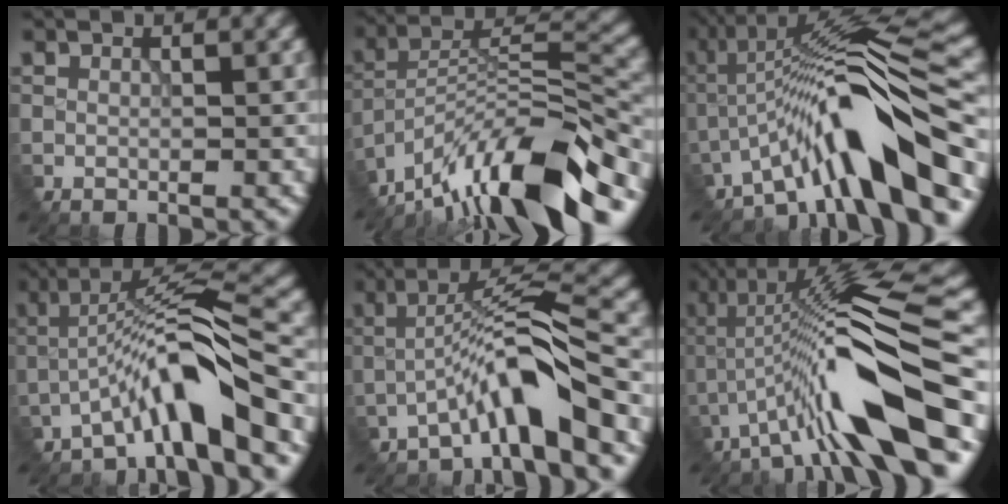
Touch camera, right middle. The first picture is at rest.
{"total": 14.3, "force": [-11.1, 3.0, 8.6], "torque": [-0.142, 0.029, -0.194]}
{"total": 10.6, "force": [-5.2, 1.6, 9.1], "torque": [-0.139, 0.027, -0.091]}
{"total": 7.2, "force": [-4.3, 0.7, 5.7], "torque": [-0.104, 0.022, -0.082]}
{"total": 6.3, "force": [-3.7, 0.5, 5.0], "torque": [-0.089, 0.020, -0.075]}
{"total": 12.4, "force": [-3.9, 2.0, 11.6], "torque": [-0.194, 0.027, -0.067]}